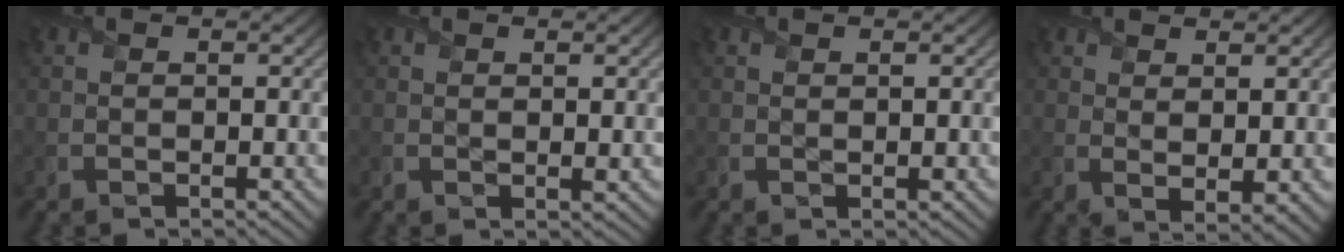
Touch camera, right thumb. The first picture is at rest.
{"total": 0.9, "force": [0.6, 0.1, 0.7], "torque": [-0.012, -0.003, 0.012]}
{"total": 0.7, "force": [0.3, 0.2, 0.5], "torque": [-0.009, -0.001, 0.007]}
{"total": 3.2, "force": [1.9, 0.9, 2.4], "torque": [-0.051, -0.009, 0.043]}